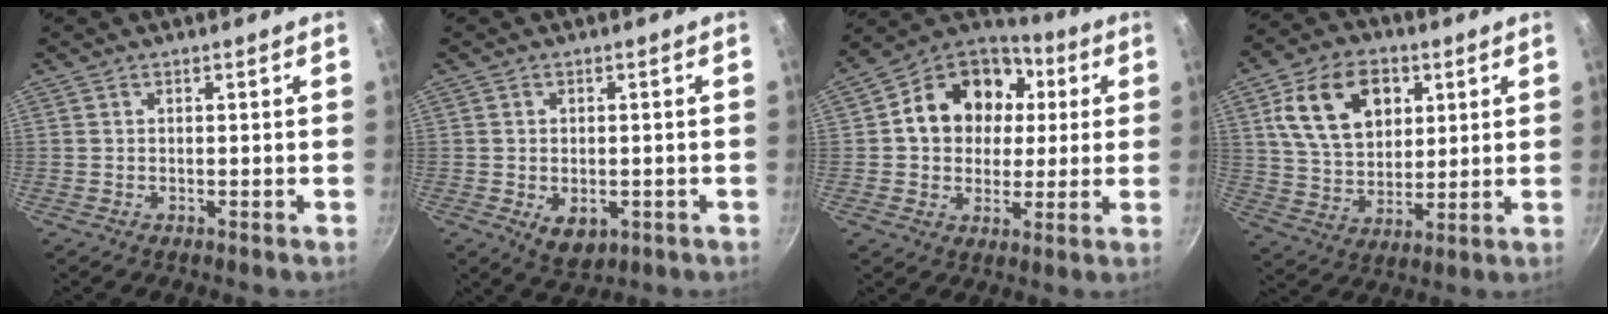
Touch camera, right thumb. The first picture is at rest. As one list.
[{"total": 5.6, "force": [-1.4, 3.7, 3.9], "torque": [-0.047, -0.003, -0.012]}, {"total": 18.2, "force": [3.3, 14.7, 10.3], "torque": [-0.142, 0.027, 0.042]}, {"total": 15.6, "force": [5.4, 10.8, 9.9], "torque": [-0.143, -0.008, 0.097]}]